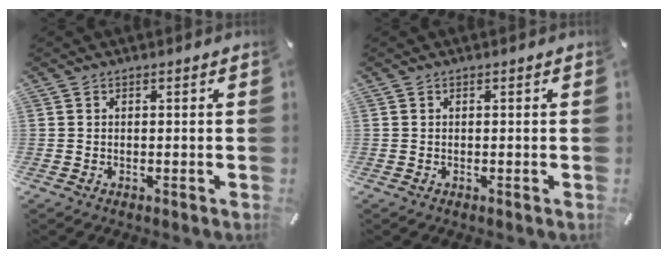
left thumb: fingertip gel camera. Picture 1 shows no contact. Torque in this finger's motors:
{"motor_torque": [-0.01, -0.01, 0.00, 0.01, 0.00]}